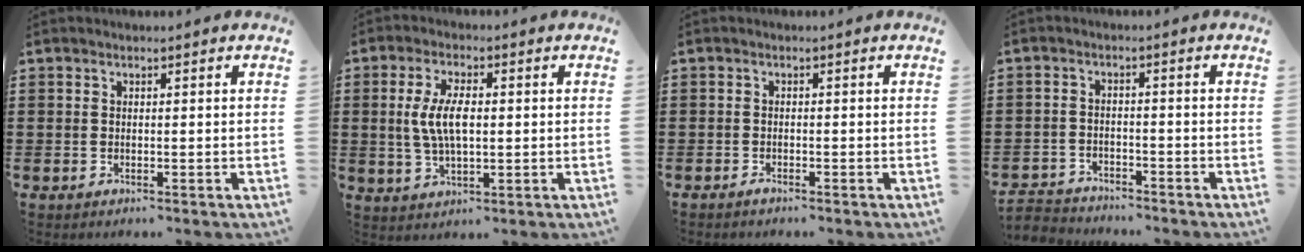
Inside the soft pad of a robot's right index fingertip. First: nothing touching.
{"total": 6.7, "force": [0.4, 2.7, 6.1], "torque": [-0.139, 0.002, -0.002]}
{"total": 0.8, "force": [-0.8, 0.1, 0.3], "torque": [-0.008, -0.004, -0.015]}
{"total": 2.9, "force": [-2.8, 0.5, -0.2], "torque": [-0.013, -0.003, -0.064]}